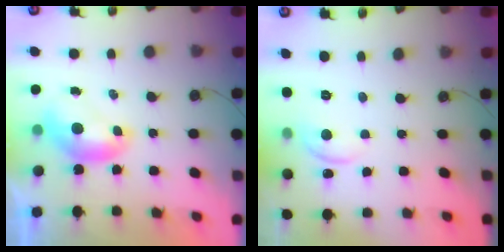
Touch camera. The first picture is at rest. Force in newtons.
{"total": 1.8, "press": 1.7, "slide": 0.6}